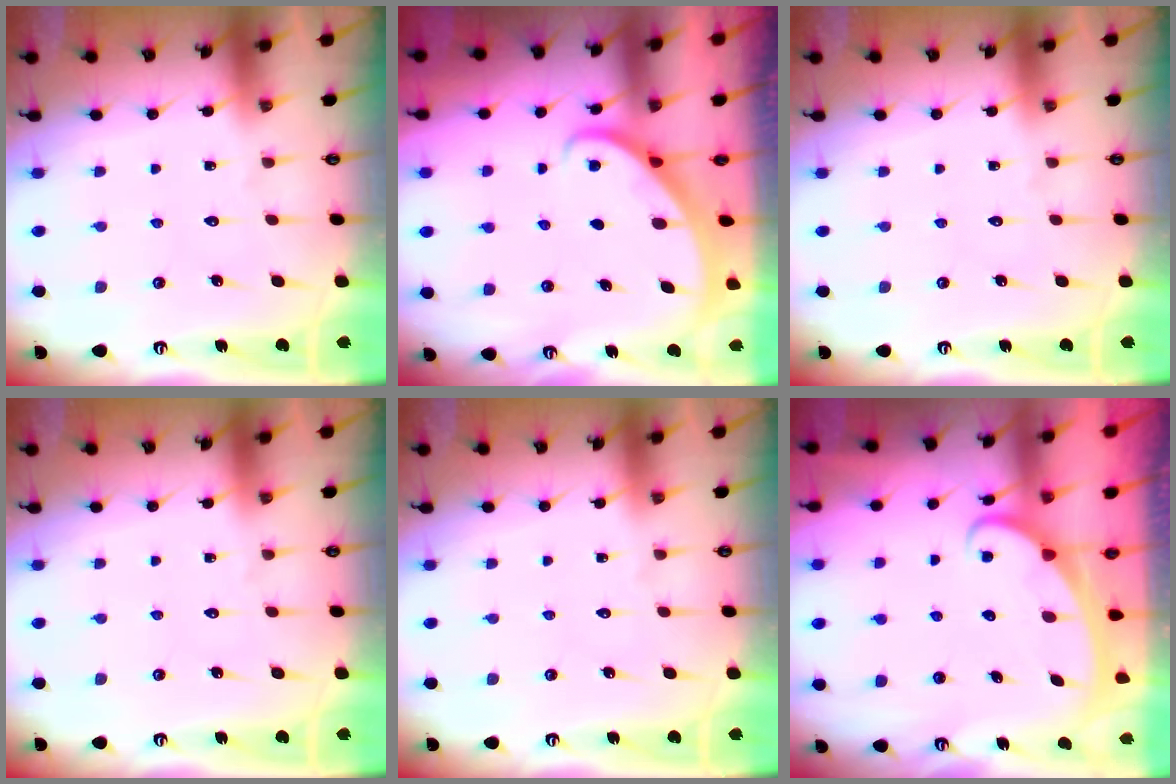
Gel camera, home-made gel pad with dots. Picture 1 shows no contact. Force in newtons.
{"total": 1.9, "press": 1.9, "slide": 0.2}
{"total": 0.0}
{"total": 0.0}
{"total": 0.0}
{"total": 2.6, "press": 2.6, "slide": 0.3}